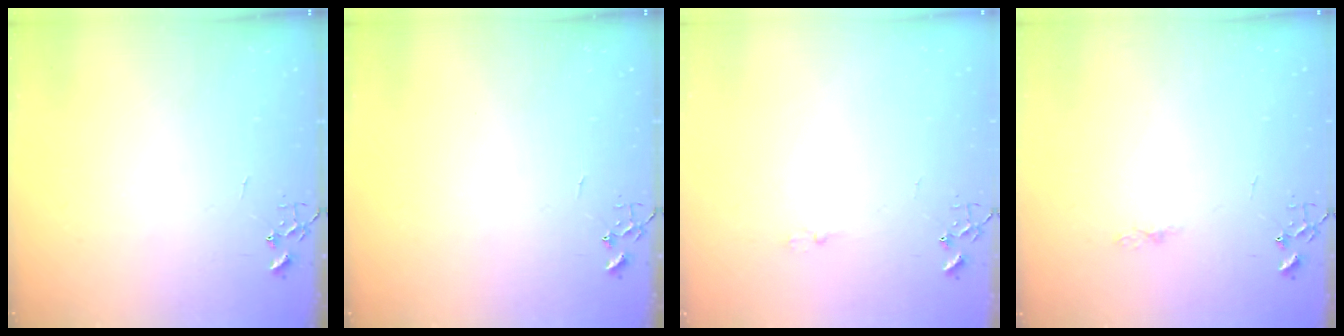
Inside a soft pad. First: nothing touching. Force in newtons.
{"total": 0.0}
{"total": 3.4, "press": 3.4, "slide": 0.5}
{"total": 3.6, "press": 3.5, "slide": 0.5}